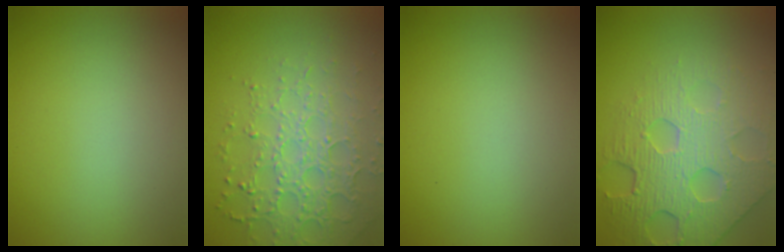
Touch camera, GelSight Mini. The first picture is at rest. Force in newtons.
{"total": 4.9, "press": 4.3, "slide": 2.4}
{"total": 0.0}
{"total": 7.1, "press": 5.5, "slide": 4.5}